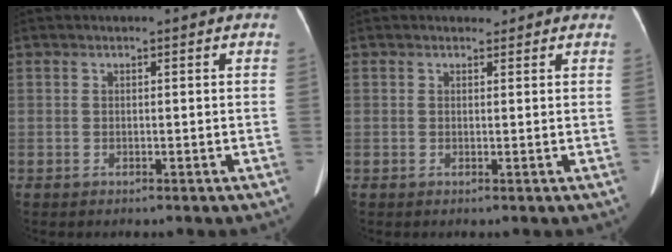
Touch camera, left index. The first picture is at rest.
{"total": 1.3, "force": [1.1, 0.7, 0.1], "torque": [0.000, 0.006, 0.012]}